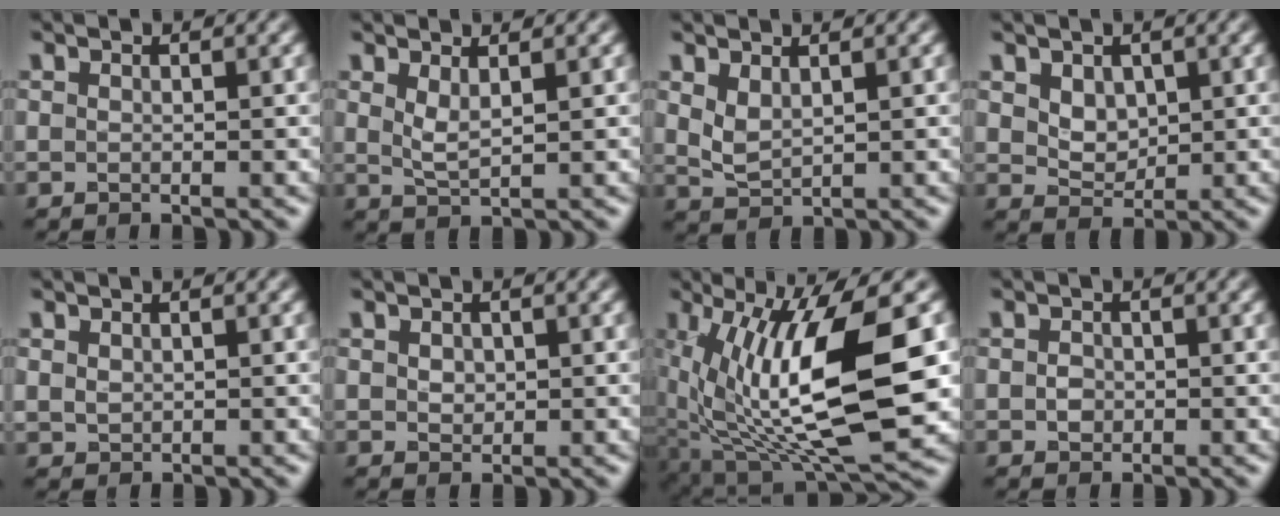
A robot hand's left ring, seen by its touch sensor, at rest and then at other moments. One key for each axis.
{"total": 1.8, "fx": 0.9, "fy": 0.5, "fz": 1.5, "tx": -0.034, "ty": -0.006, "tz": 0.022}
{"total": 1.9, "fx": 1.1, "fy": 0.9, "fz": 1.4, "tx": -0.036, "ty": -0.004, "tz": 0.028}
{"total": 2.1, "fx": 0.9, "fy": 1.6, "fz": 1.2, "tx": -0.024, "ty": -0.006, "tz": 0.021}
{"total": 1.0, "fx": 0.4, "fy": 0.8, "fz": 0.5, "tx": -0.012, "ty": -0.003, "tz": 0.013}
{"total": 1.3, "fx": 0.4, "fy": 1.1, "fz": 0.7, "tx": -0.015, "ty": -0.002, "tz": 0.010}
{"total": 13.3, "fx": 1.0, "fy": 5.0, "fz": 12.3, "tx": -0.224, "ty": -0.023, "tz": 0.027}
{"total": 1.3, "fx": -0.1, "fy": 1.1, "fz": 0.6, "tx": -0.011, "ty": -0.003, "tz": -0.003}